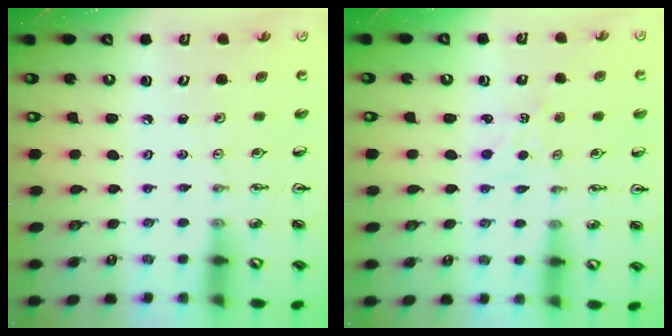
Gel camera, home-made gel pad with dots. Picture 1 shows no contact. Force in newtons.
{"total": 1.5, "press": 1.4, "slide": 0.3}